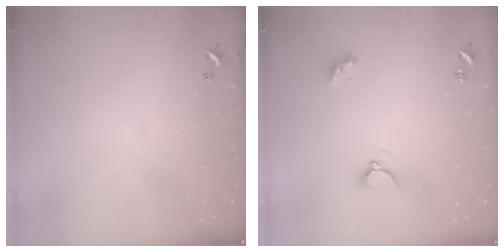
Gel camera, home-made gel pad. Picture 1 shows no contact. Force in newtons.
{"total": 3.2, "press": 3.2, "slide": 0.4}